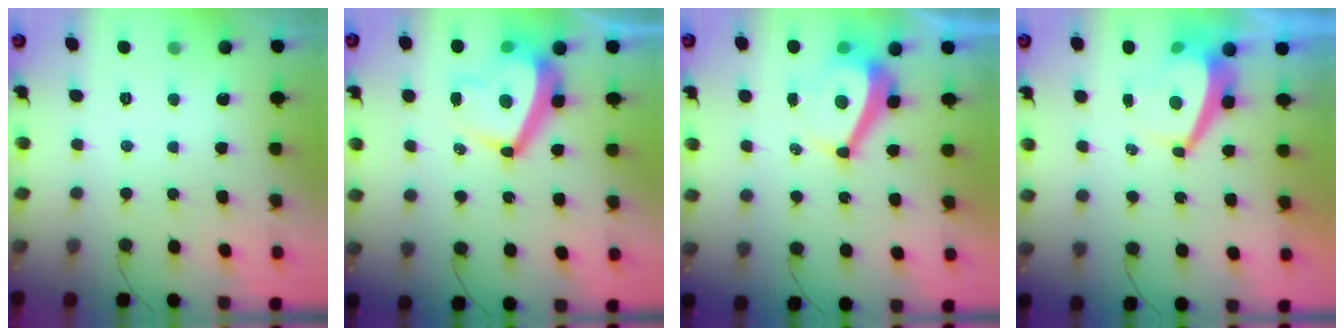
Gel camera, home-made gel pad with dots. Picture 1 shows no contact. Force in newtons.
{"total": 12.9, "press": 12.7, "slide": 2.3}
{"total": 7.8, "press": 7.8, "slide": 0.5}
{"total": 4.3, "press": 4.3, "slide": 0.7}